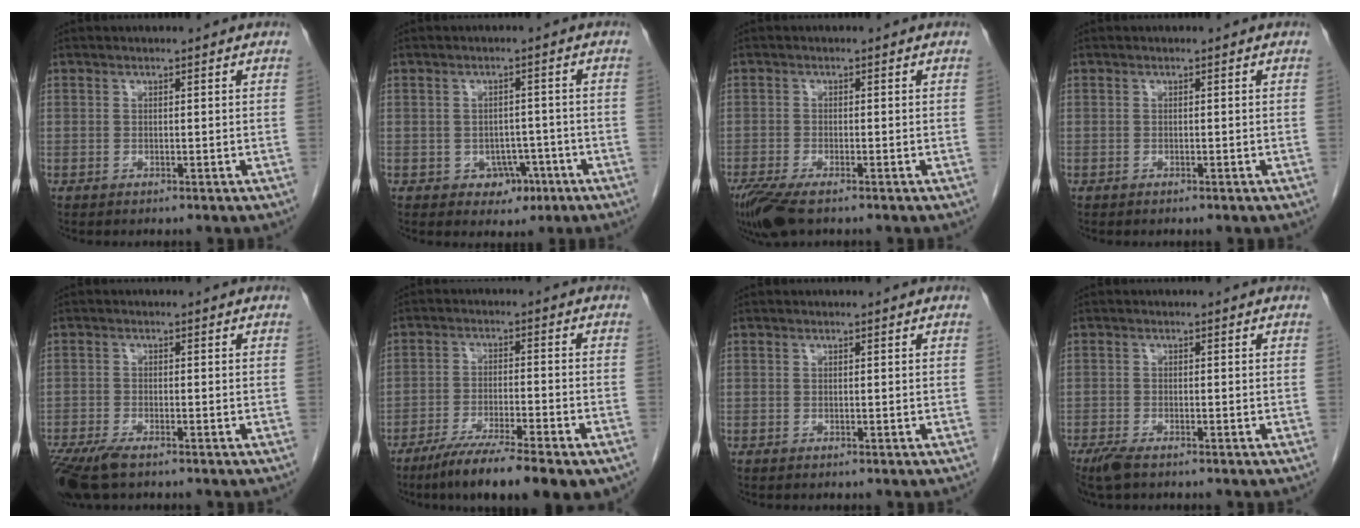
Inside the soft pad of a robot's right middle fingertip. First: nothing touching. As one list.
[{"total": 3.9, "force": [-1.8, 3.1, 1.7], "torque": [-0.011, 0.008, -0.015]}, {"total": 6.3, "force": [-4.4, 1.6, 4.2], "torque": [-0.082, -0.018, -0.078]}, {"total": 0.0}, {"total": 7.0, "force": [-5.1, 1.9, 4.4], "torque": [-0.083, -0.017, -0.089]}, {"total": 13.2, "force": [-9.4, 1.4, 9.2], "torque": [-0.134, -0.028, -0.149]}, {"total": 0.0}, {"total": 3.6, "force": [-2.7, 0.9, 2.2], "torque": [-0.051, -0.010, -0.047]}]